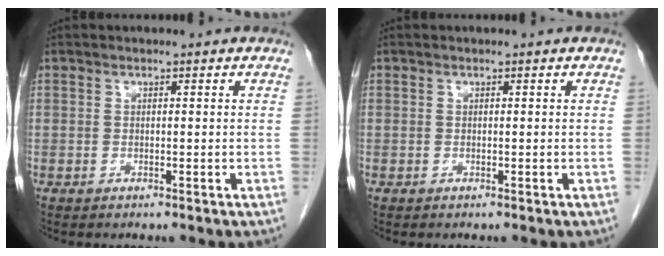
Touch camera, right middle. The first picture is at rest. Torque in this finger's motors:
{"motor_torque": [0.00, 0.00, 0.00, -0.01]}